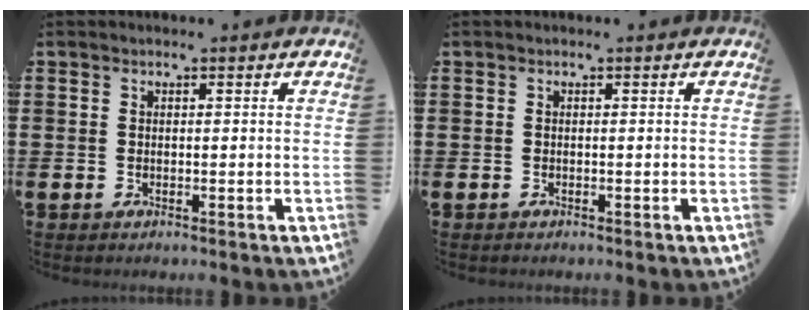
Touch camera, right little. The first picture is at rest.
{"total": 0.0}